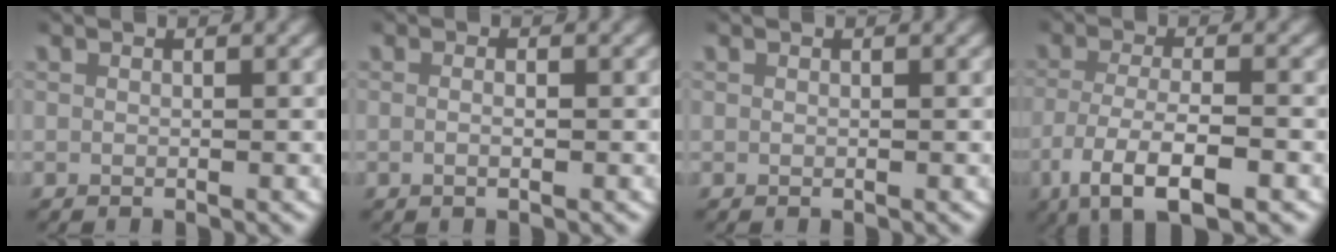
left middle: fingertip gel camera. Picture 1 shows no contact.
{"total": 1.0, "force": [-0.4, 0.1, 0.9], "torque": [-0.016, -0.001, -0.006]}
{"total": 0.0}
{"total": 6.7, "force": [-3.6, 2.5, 5.1], "torque": [-0.100, -0.023, -0.047]}